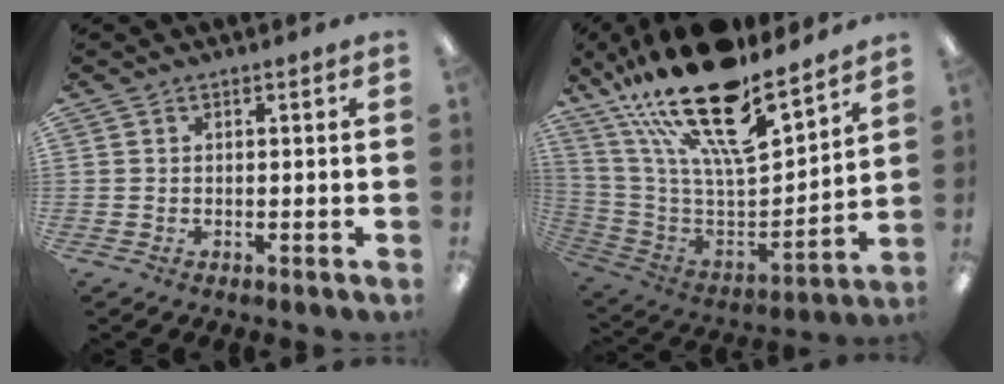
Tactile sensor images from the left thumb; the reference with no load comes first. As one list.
[{"total": 25.5, "force": [18.4, 8.2, 15.6], "torque": [-0.279, -0.120, 0.317]}]